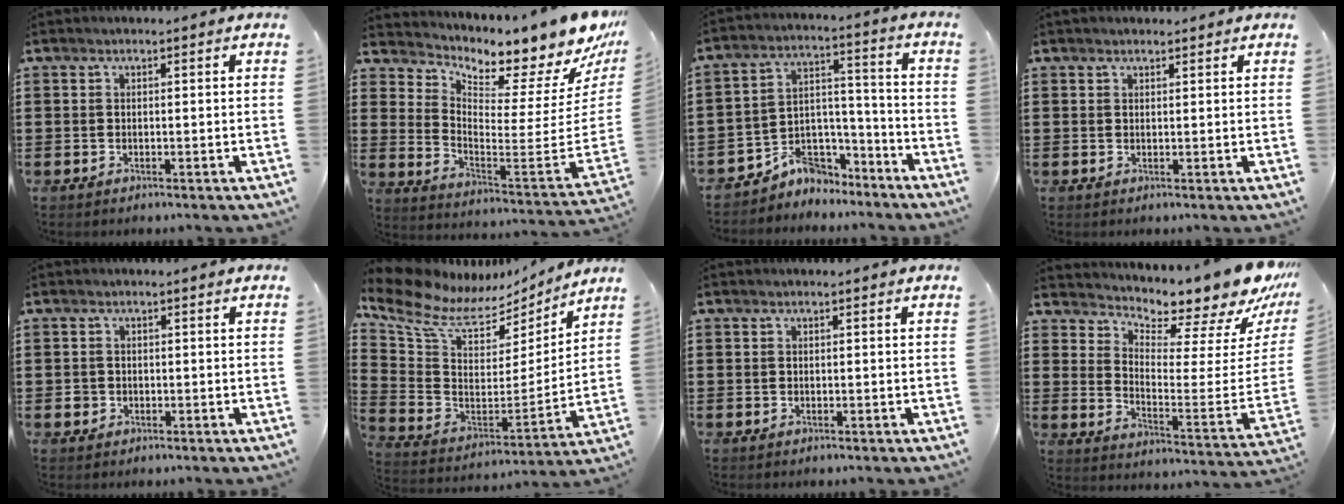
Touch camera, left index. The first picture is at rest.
{"total": 4.8, "force": [4.5, 0.9, 1.6], "torque": [-0.038, -0.076, 0.067]}
{"total": 7.0, "force": [-6.0, 3.4, 1.0], "torque": [-0.017, 0.025, -0.116]}
{"total": 0.8, "force": [0.7, 0.3, 0.2], "torque": [-0.004, 0.001, 0.014]}
{"total": 1.2, "force": [-0.3, 1.2, 0.2], "torque": [-0.008, 0.005, -0.009]}
{"total": 10.0, "force": [7.7, 4.4, 4.6], "torque": [-0.133, -0.048, 0.137]}
{"total": 0.0}
{"total": 6.9, "force": [6.5, 1.0, 2.3], "torque": [-0.048, -0.081, 0.105]}